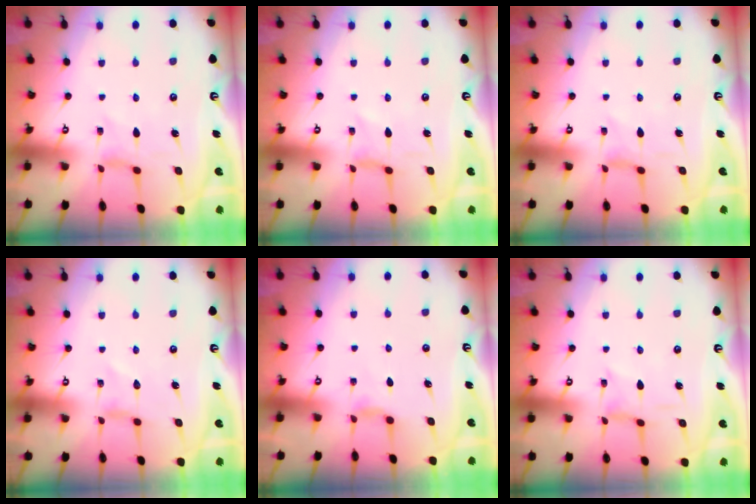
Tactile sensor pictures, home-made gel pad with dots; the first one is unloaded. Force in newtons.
{"total": 0.0}
{"total": 0.8, "press": 0.8, "slide": 0.2}
{"total": 0.0}
{"total": 2.7, "press": 2.6, "slide": 0.5}
{"total": 0.0}